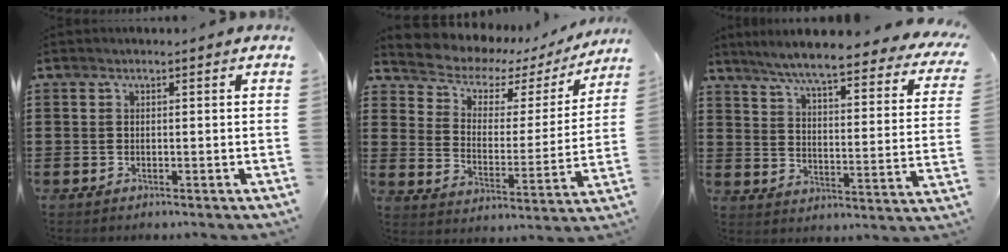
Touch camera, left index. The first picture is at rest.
{"total": 4.8, "force": [4.0, 2.5, 0.8], "torque": [-0.048, -0.031, 0.062]}
{"total": 6.7, "force": [5.8, -0.6, 3.3], "torque": [-0.080, -0.048, 0.093]}